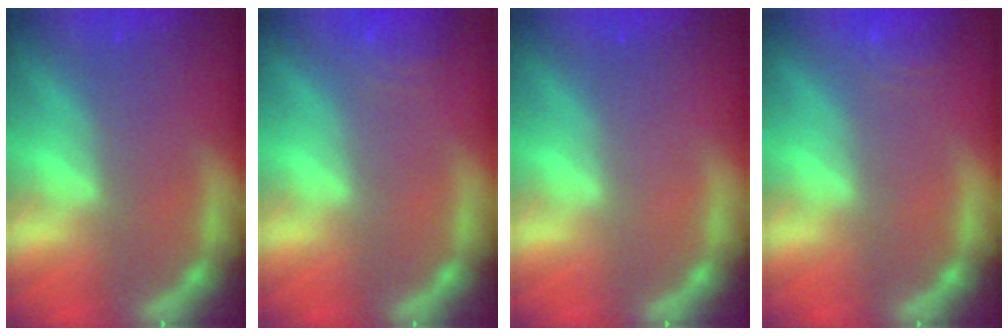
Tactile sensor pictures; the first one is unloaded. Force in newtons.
{"total": 3.0}
{"total": 0.0}
{"total": 2.5}